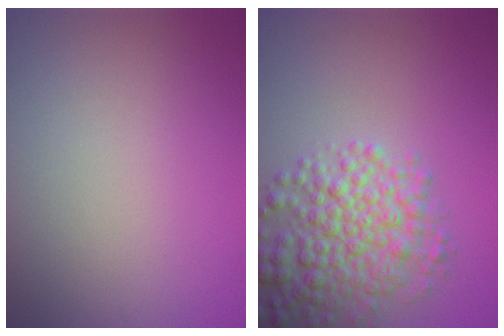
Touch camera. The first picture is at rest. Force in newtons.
{"total": 6.0, "press": 6.0, "slide": 0.2}